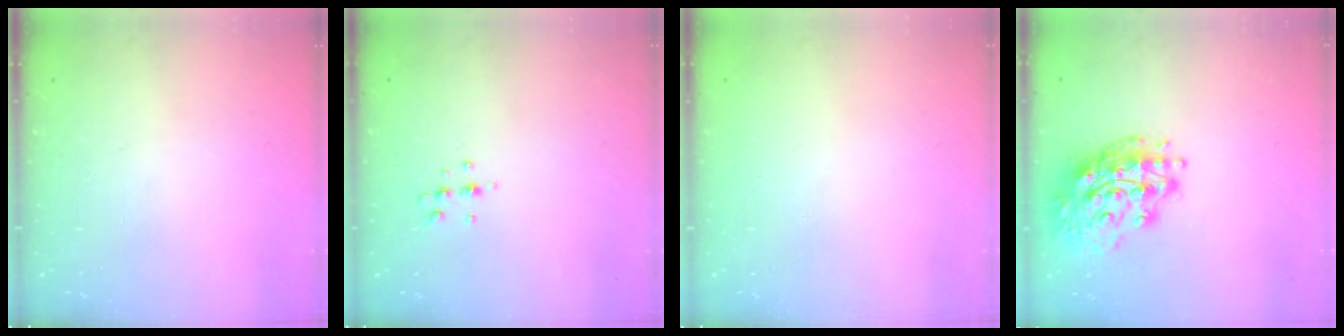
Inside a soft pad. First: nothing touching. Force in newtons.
{"total": 5.4, "press": 5.3, "slide": 1.1}
{"total": 0.0}
{"total": 17.4, "press": 17.3, "slide": 1.8}